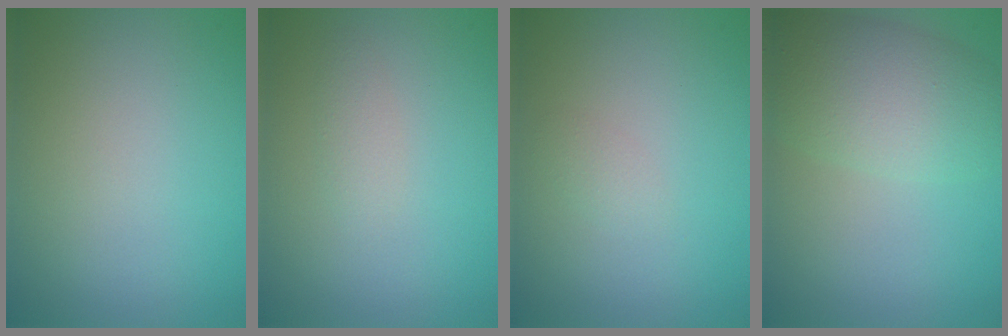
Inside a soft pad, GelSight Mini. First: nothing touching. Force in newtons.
{"total": 1.0, "press": 1.0, "slide": 0.0}
{"total": 0.8, "press": 0.8, "slide": 0.0}
{"total": 6.1, "press": 6.1, "slide": 0.1}